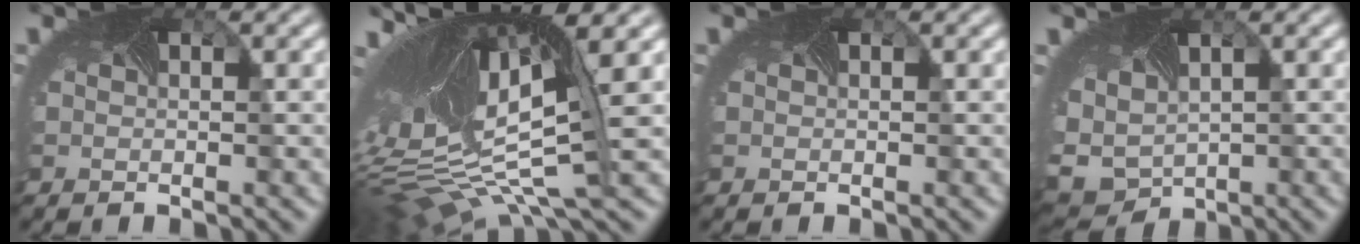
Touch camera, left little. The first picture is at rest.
{"total": 16.7, "force": [2.8, 6.8, 15.0], "torque": [-0.274, -0.009, 0.063]}
{"total": 0.0}
{"total": 5.5, "force": [2.2, 4.1, 2.9], "torque": [-0.089, 0.004, 0.063]}